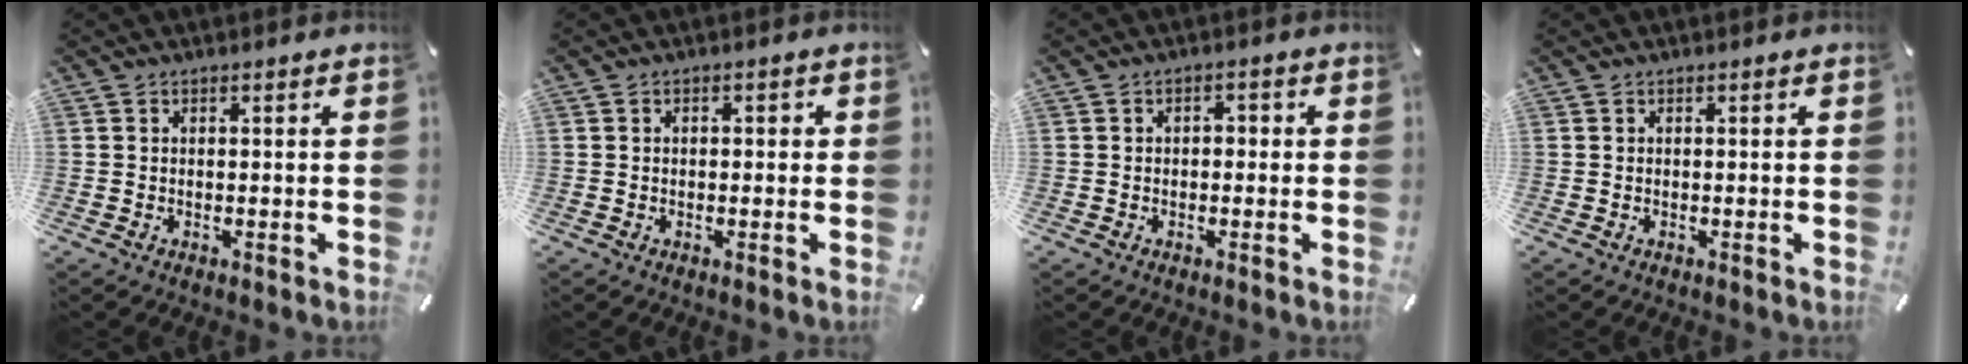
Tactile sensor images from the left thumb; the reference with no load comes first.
{"total": 1.1, "force": [-0.2, 0.8, 0.7], "torque": [-0.014, 0.006, -0.007]}
{"total": 1.6, "force": [-0.7, 1.1, 0.9], "torque": [-0.018, 0.009, -0.018]}
{"total": 0.0}